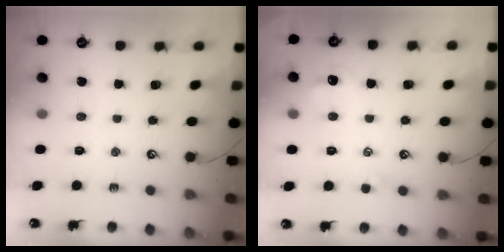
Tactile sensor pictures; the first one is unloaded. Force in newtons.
{"total": 0.6, "press": 0.2, "slide": 0.6}